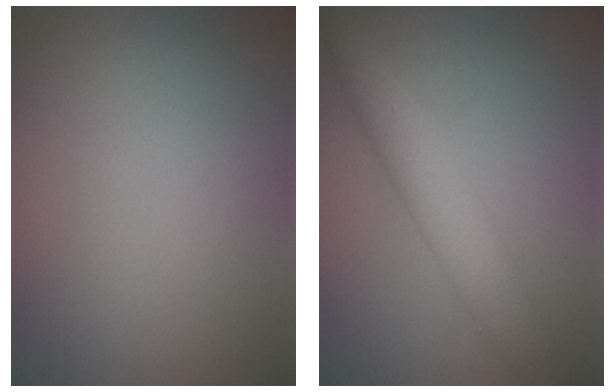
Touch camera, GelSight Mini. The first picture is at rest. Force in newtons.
{"total": 4.4, "press": 4.4, "slide": 0.2}